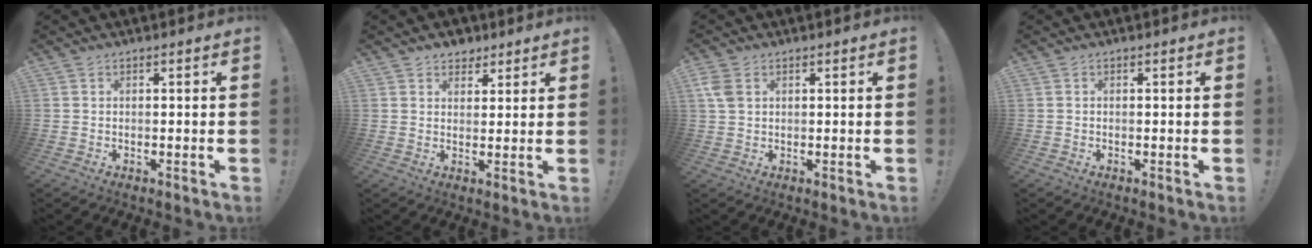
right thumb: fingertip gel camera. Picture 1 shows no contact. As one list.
[{"total": 4.6, "force": [3.3, 3.2, 0.6], "torque": [0.001, -0.019, 0.060]}, {"total": 4.4, "force": [1.7, 3.0, 2.7], "torque": [-0.052, 0.000, 0.033]}, {"total": 0.0}]